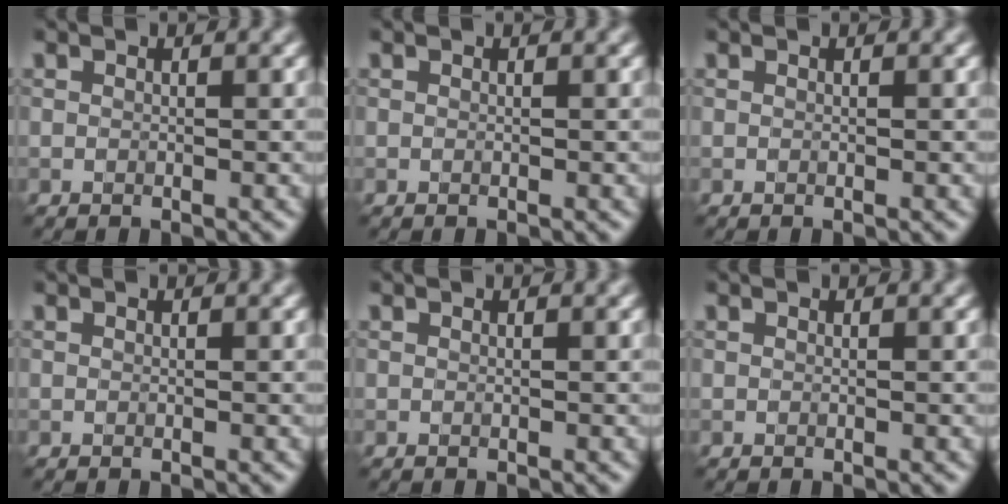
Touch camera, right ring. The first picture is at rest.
{"total": 0.0}
{"total": 0.0}
{"total": 0.0}
{"total": 0.0}
{"total": 0.0}